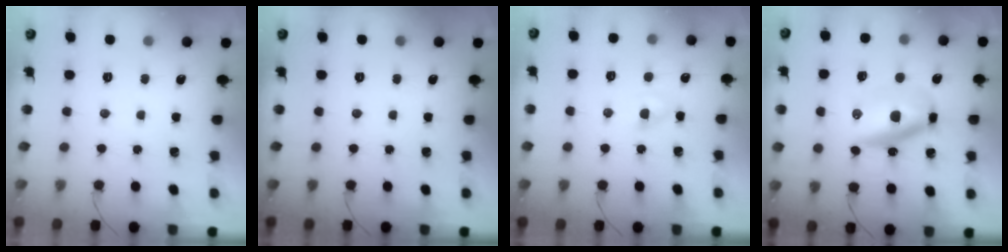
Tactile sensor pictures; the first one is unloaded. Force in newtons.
{"total": 0.0}
{"total": 1.4, "press": 1.1, "slide": 0.8}
{"total": 7.9, "press": 7.6, "slide": 2.2}